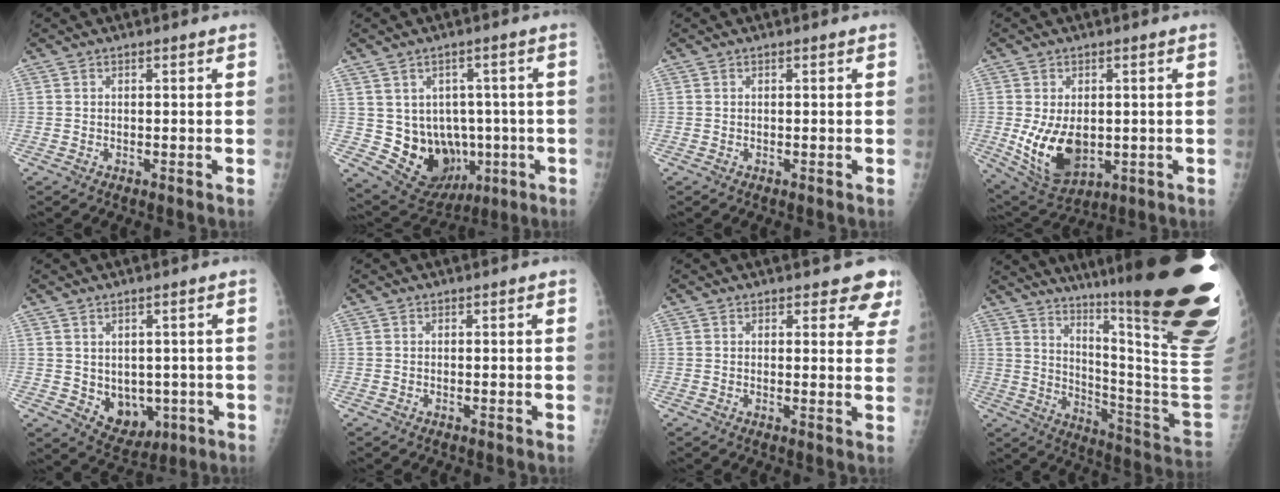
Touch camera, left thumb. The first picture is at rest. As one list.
[{"total": 13.6, "force": [-1.6, 11.0, 7.8], "torque": [-0.081, 0.009, 0.009]}, {"total": 0.0}, {"total": 11.8, "force": [-1.1, 7.4, 9.1], "torque": [-0.142, -0.016, 0.008]}, {"total": 7.7, "force": [-1.0, 5.8, 5.0], "torque": [-0.040, -0.009, 0.007]}, {"total": 0.0}, {"total": 6.1, "force": [5.2, 2.4, 2.1], "torque": [0.018, -0.025, 0.044]}, {"total": 35.3, "force": [21.2, 3.9, 28.0], "torque": [-0.286, -0.112, 0.311]}]